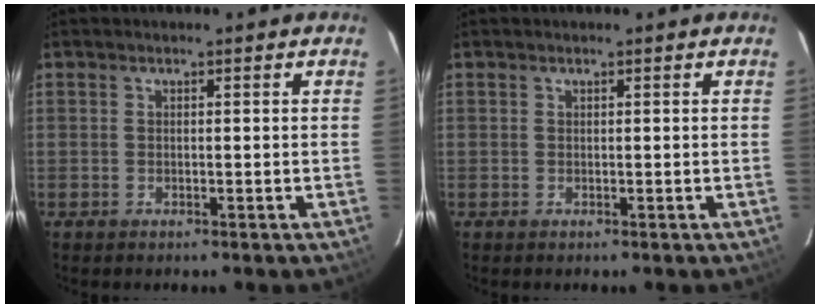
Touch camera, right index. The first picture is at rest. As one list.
[{"total": 0.0}]